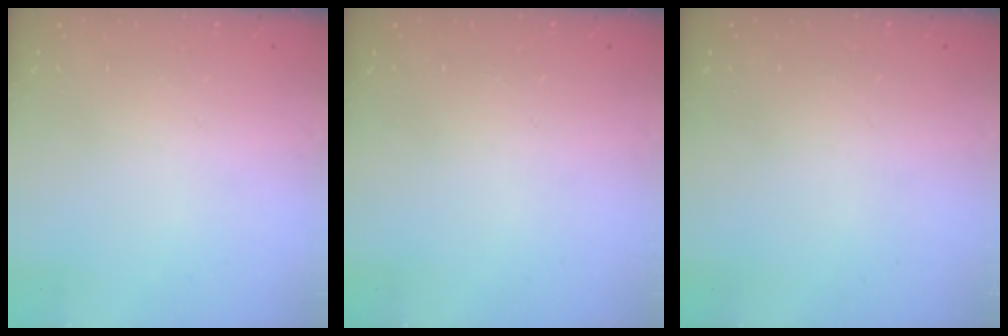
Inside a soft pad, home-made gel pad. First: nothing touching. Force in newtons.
{"total": 0.0}
{"total": 0.0}